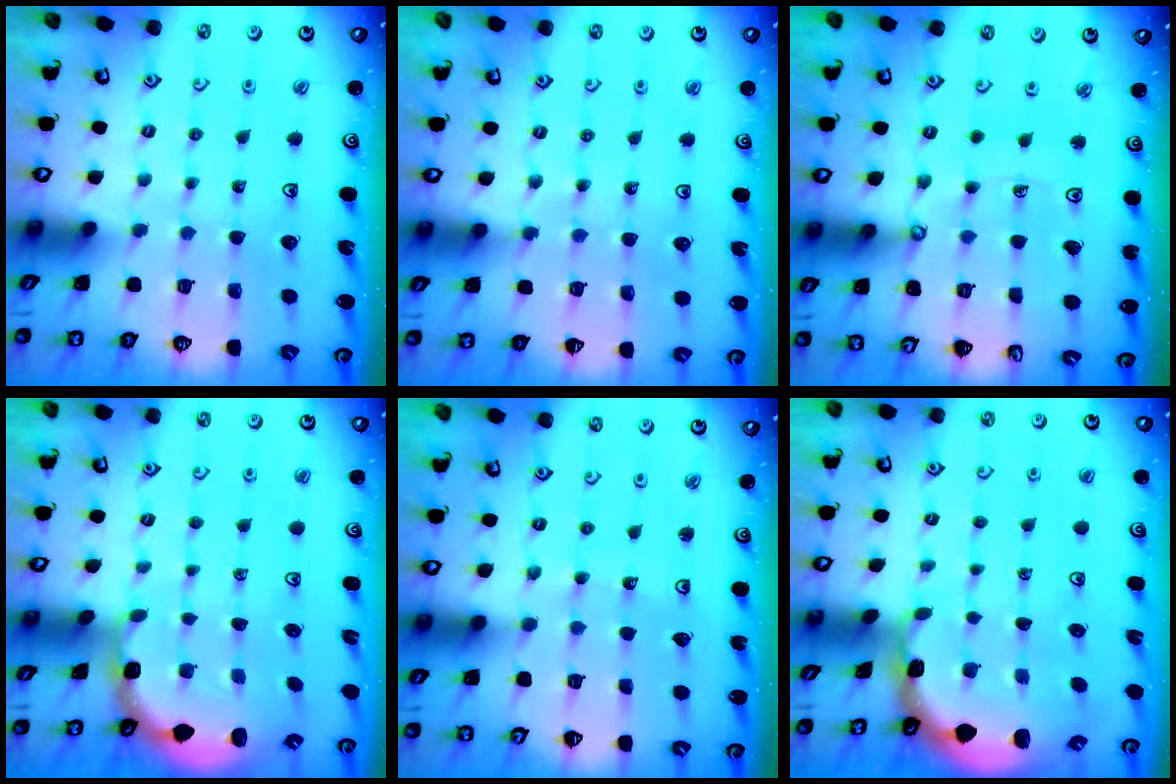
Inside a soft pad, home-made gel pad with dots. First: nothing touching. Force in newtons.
{"total": 6.4, "press": 6.3, "slide": 1.0}
{"total": 9.6, "press": 9.6, "slide": 1.0}
{"total": 1.8, "press": 1.5, "slide": 1.1}
{"total": 5.9, "press": 5.9, "slide": 0.5}
{"total": 1.3, "press": 1.3, "slide": 0.2}